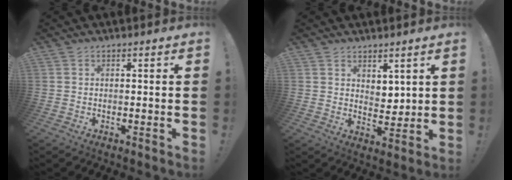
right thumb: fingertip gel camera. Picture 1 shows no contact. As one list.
[{"total": 5.3, "force": [3.7, 3.5, 1.4], "torque": [-0.008, -0.038, 0.069]}]